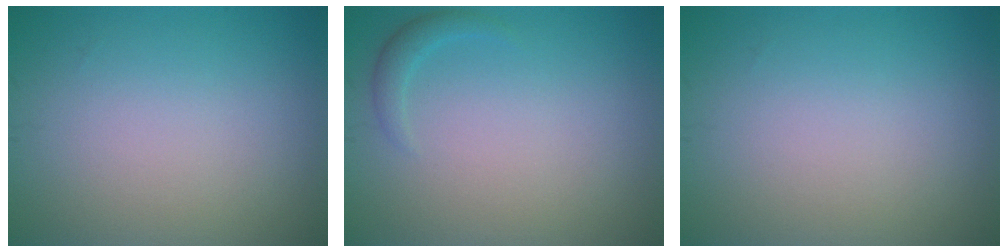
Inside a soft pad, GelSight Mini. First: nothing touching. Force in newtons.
{"total": 1.2, "press": 1.2, "slide": 0.1}
{"total": 0.0}